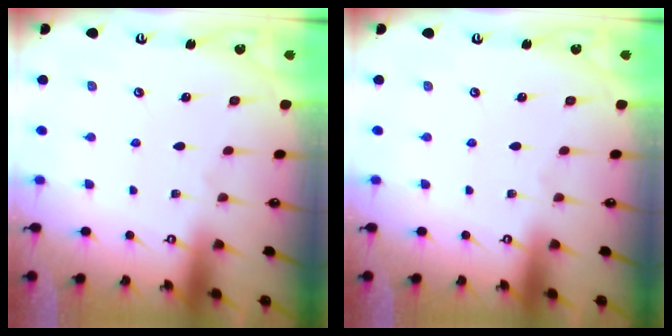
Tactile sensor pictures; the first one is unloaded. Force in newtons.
{"total": 0.0}